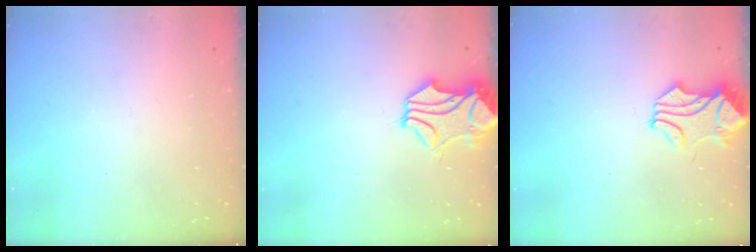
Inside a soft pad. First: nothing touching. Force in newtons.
{"total": 2.2, "press": 1.8, "slide": 1.3}
{"total": 1.6, "press": 1.5, "slide": 0.5}